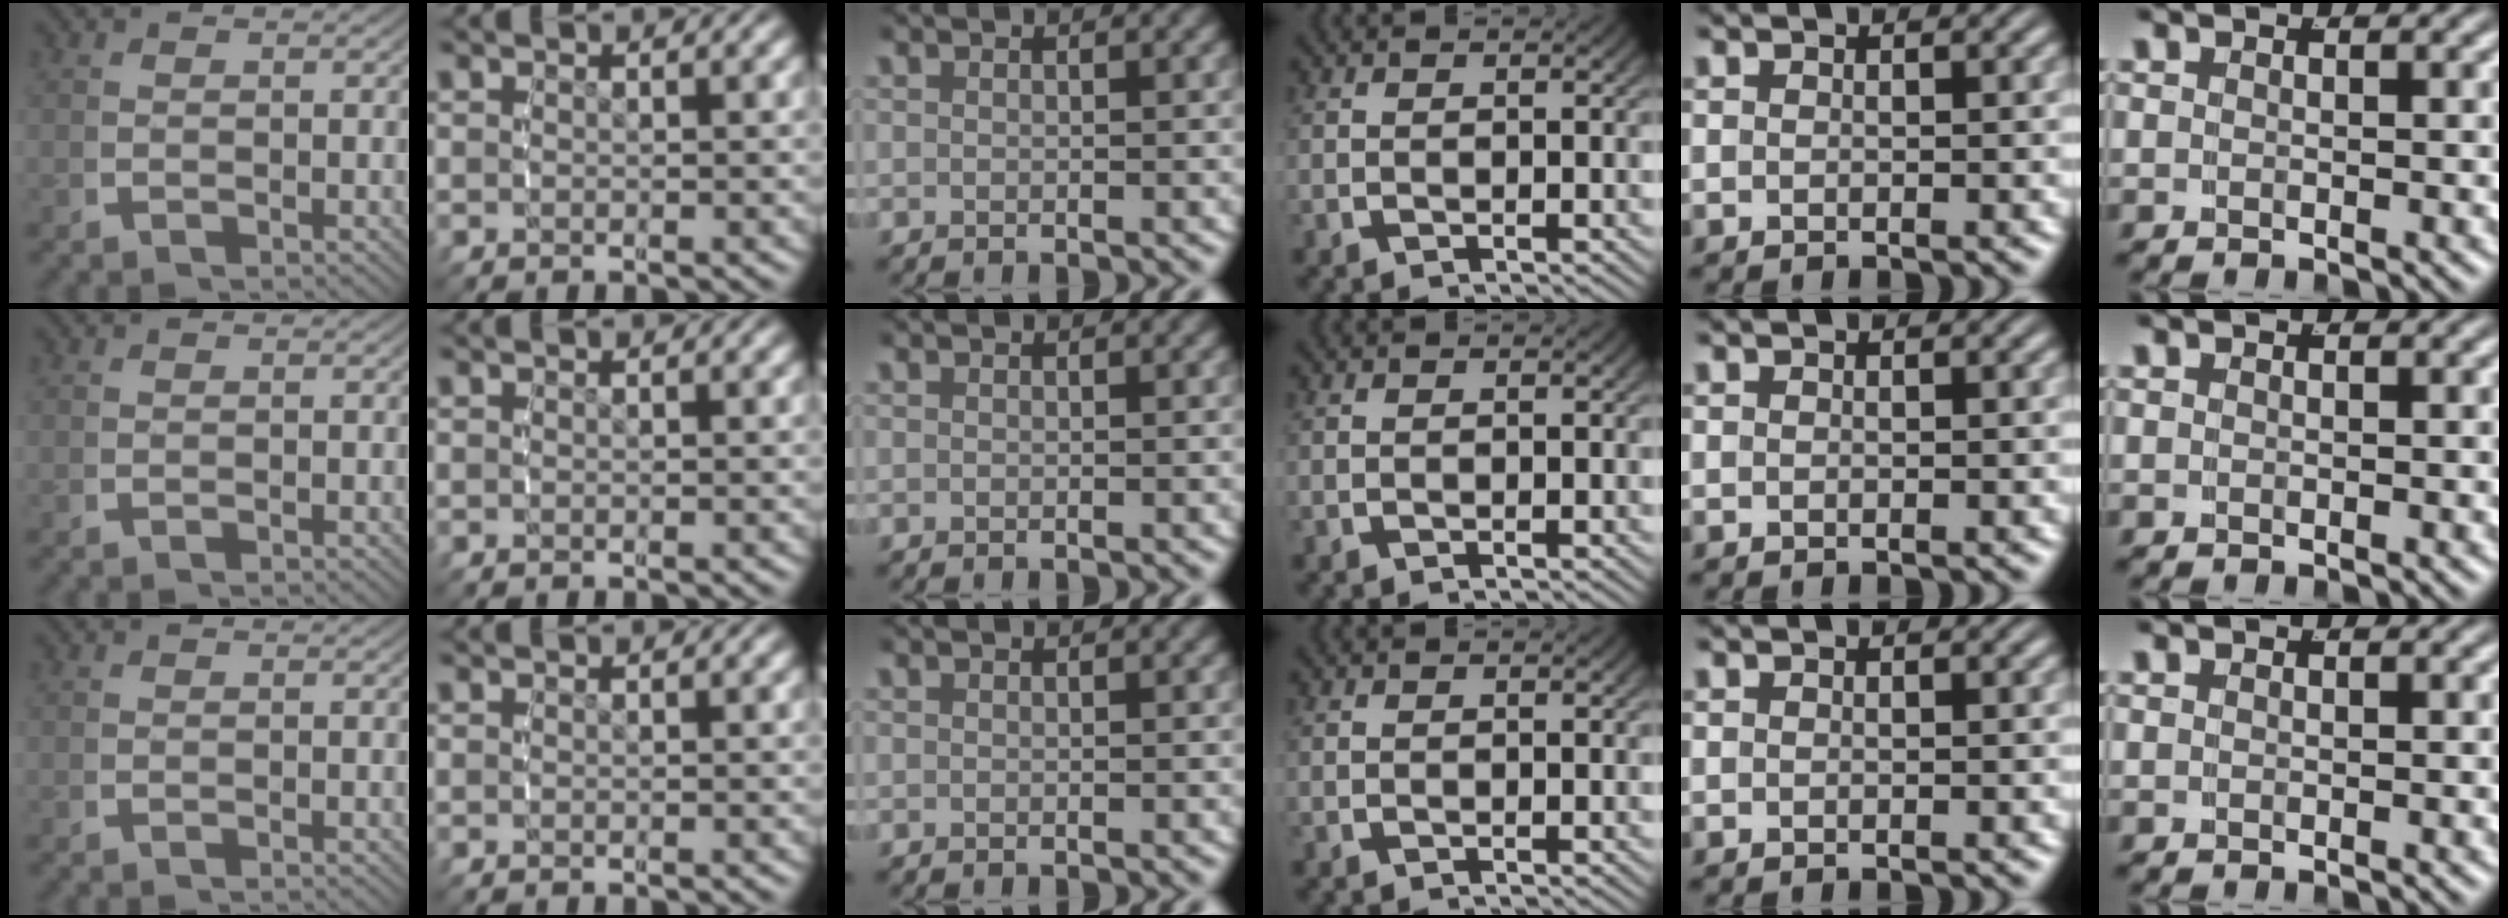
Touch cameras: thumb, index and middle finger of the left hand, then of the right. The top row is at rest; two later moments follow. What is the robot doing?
{"motion": "reach", "object": "paper"}